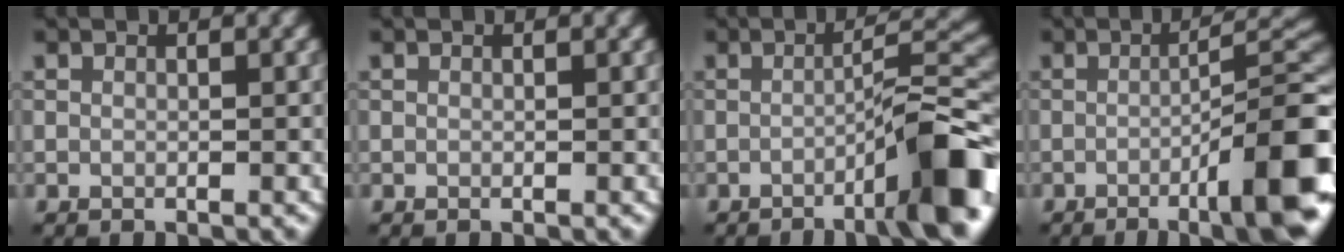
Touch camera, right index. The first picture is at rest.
{"total": 0.0}
{"total": 8.5, "force": [-4.2, 1.2, 7.3], "torque": [-0.090, 0.022, -0.070]}
{"total": 11.8, "force": [-4.5, 2.5, 10.7], "torque": [-0.131, 0.001, -0.062]}